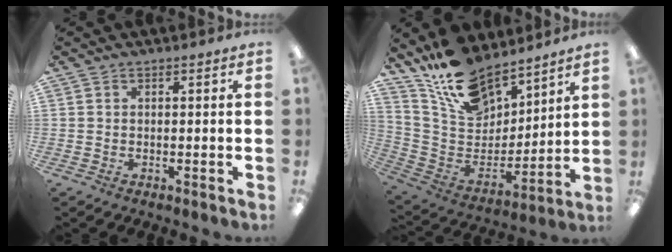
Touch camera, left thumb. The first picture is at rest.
{"total": 18.4, "force": [14.9, 8.4, 6.9], "torque": [-0.149, -0.095, 0.275]}